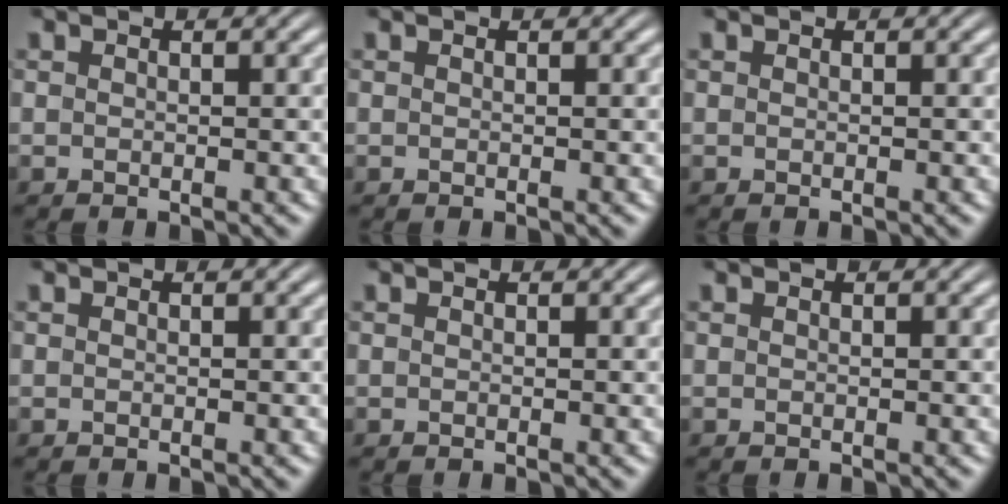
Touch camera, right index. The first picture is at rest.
{"total": 0.0}
{"total": 0.0}
{"total": 0.0}
{"total": 0.0}
{"total": 0.0}